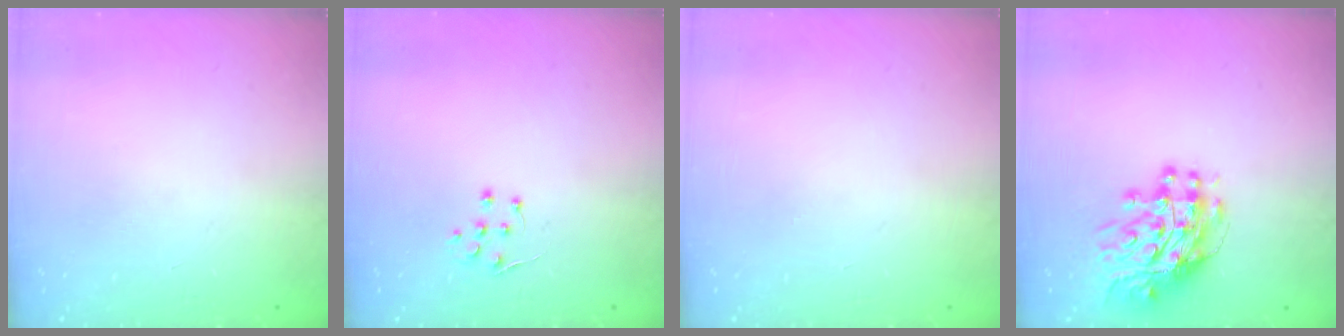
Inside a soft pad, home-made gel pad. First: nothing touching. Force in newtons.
{"total": 5.1, "press": 5.1, "slide": 0.7}
{"total": 0.0}
{"total": 11.7, "press": 11.6, "slide": 1.2}